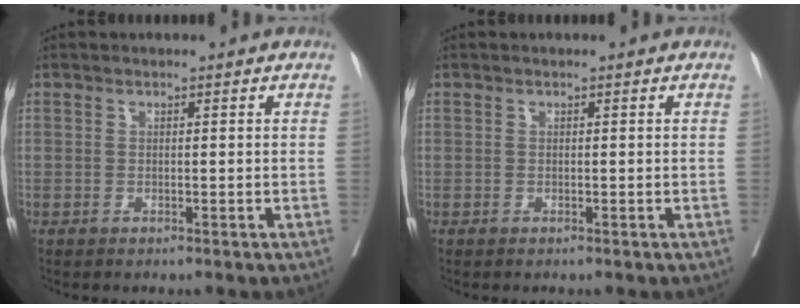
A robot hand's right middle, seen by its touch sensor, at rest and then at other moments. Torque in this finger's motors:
{"motor_torque": [-0.03, 0.01, 0.00, 0.01]}